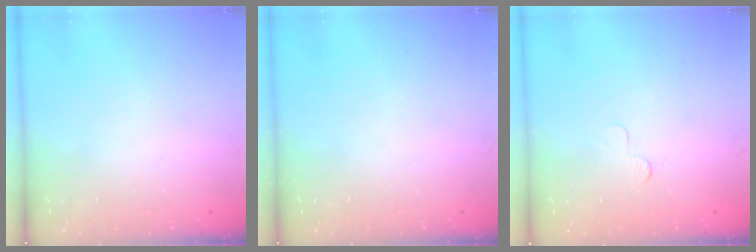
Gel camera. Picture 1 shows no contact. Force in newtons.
{"total": 0.0}
{"total": 2.1, "press": 2.1, "slide": 0.2}